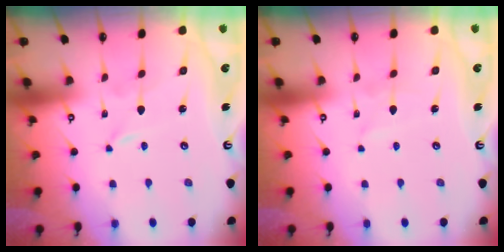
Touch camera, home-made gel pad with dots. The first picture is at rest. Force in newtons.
{"total": 1.4, "press": 1.4, "slide": 0.1}